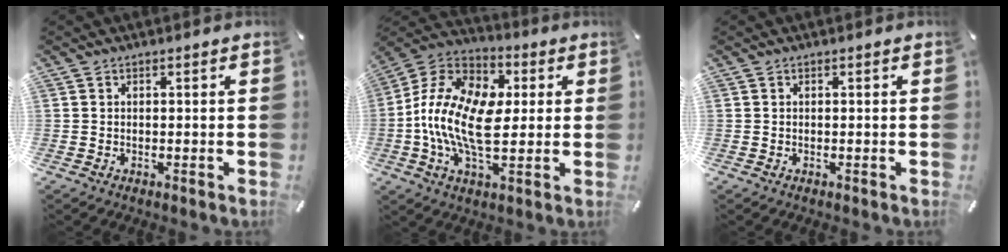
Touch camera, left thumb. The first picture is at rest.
{"total": 16.7, "force": [-1.0, 10.0, 13.3], "torque": [-0.308, -0.002, -0.026]}
{"total": 0.0}